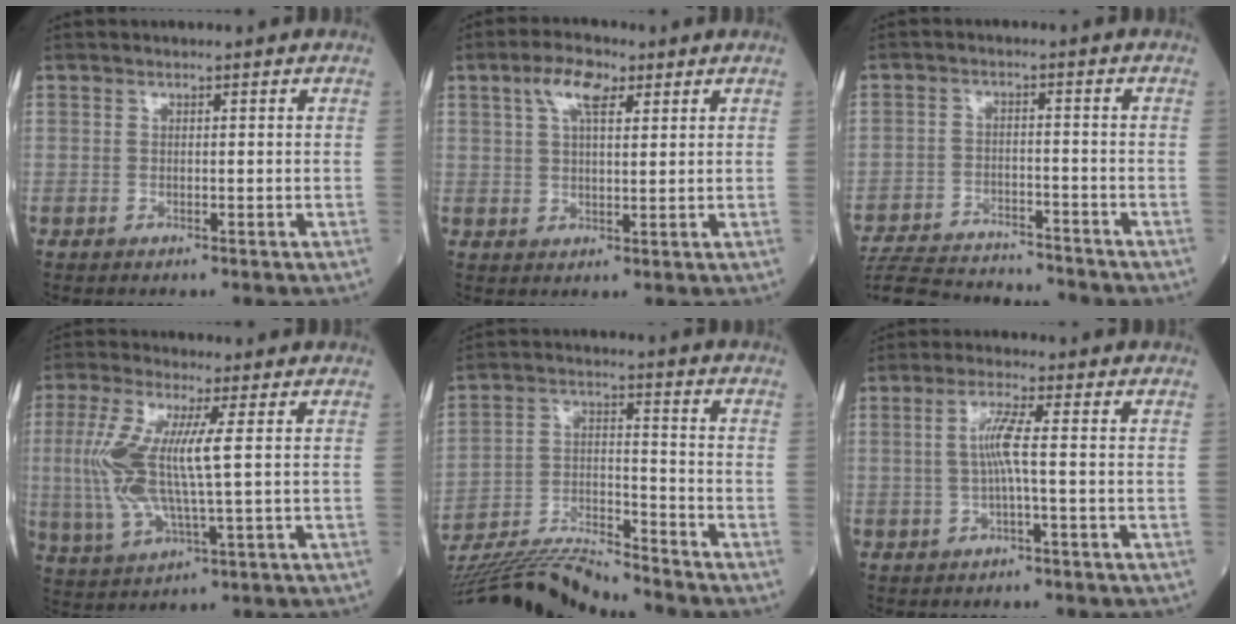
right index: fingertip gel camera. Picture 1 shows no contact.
{"total": 5.7, "force": [2.9, 2.1, 4.5], "torque": [-0.092, 0.016, 0.053]}
{"total": 15.2, "force": [-14.4, 2.6, 4.2], "torque": [-0.090, -0.003, -0.213]}
{"total": 11.2, "force": [1.1, 1.8, 11.0], "torque": [-0.260, 0.002, 0.021]}
{"total": 14.6, "force": [-14.0, -0.5, 4.3], "torque": [-0.081, 0.006, -0.248]}
{"total": 4.1, "force": [0.0, -0.2, 4.1], "torque": [-0.085, 0.006, 0.001]}